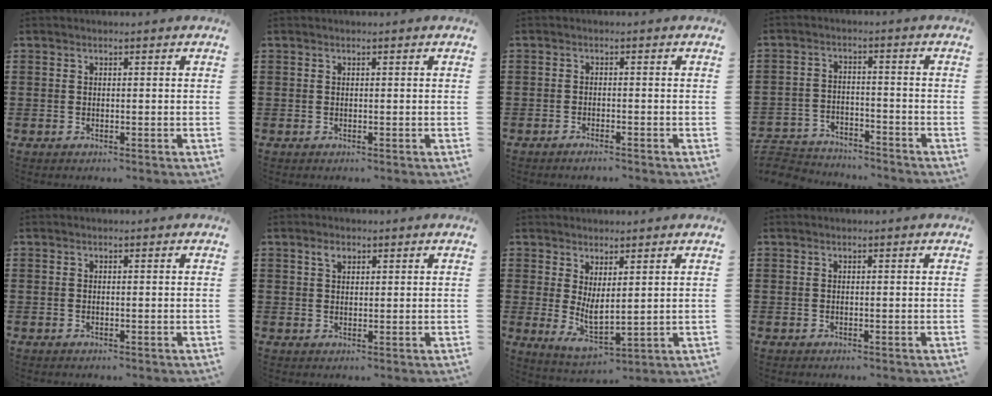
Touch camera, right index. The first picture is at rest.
{"total": 0.0}
{"total": 1.1, "force": [-1.0, -0.1, 0.3], "torque": [-0.010, -0.004, -0.018]}
{"total": 4.3, "force": [-4.3, 0.5, -0.1], "torque": [-0.013, 0.001, -0.092]}
{"total": 0.0}
{"total": 1.7, "force": [1.1, 0.7, 1.1], "torque": [-0.024, 0.003, 0.021]}
{"total": 3.6, "force": [1.4, 1.1, 3.1], "torque": [-0.071, -0.015, 0.023]}
{"total": 0.0}